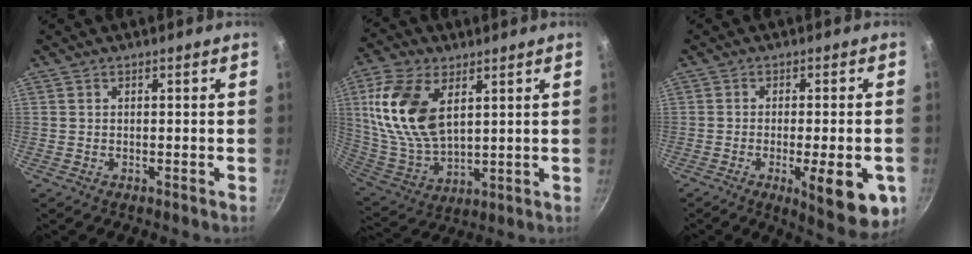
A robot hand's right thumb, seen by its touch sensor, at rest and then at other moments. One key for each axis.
{"total": 17.4, "fx": 5.5, "fy": 9.8, "fz": 13.3, "tx": -0.256, "ty": -0.017, "tz": 0.118}
{"total": 13.1, "fx": -4.3, "fy": 3.8, "fz": 11.7, "tx": -0.138, "ty": 0.003, "tz": -0.052}